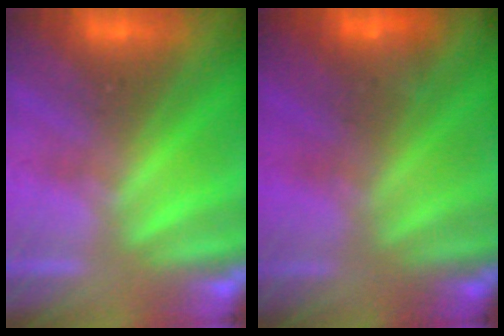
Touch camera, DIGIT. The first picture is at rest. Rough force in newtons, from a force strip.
{"total": 4.4}